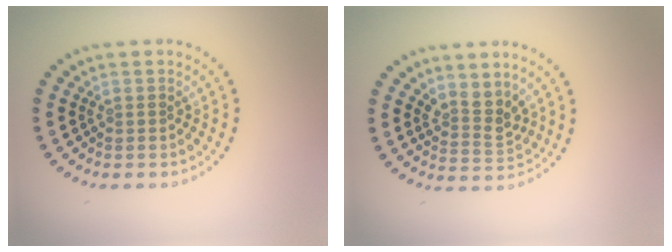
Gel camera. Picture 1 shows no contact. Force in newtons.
{"total": 2.5, "press": 1.9, "slide": 1.6}